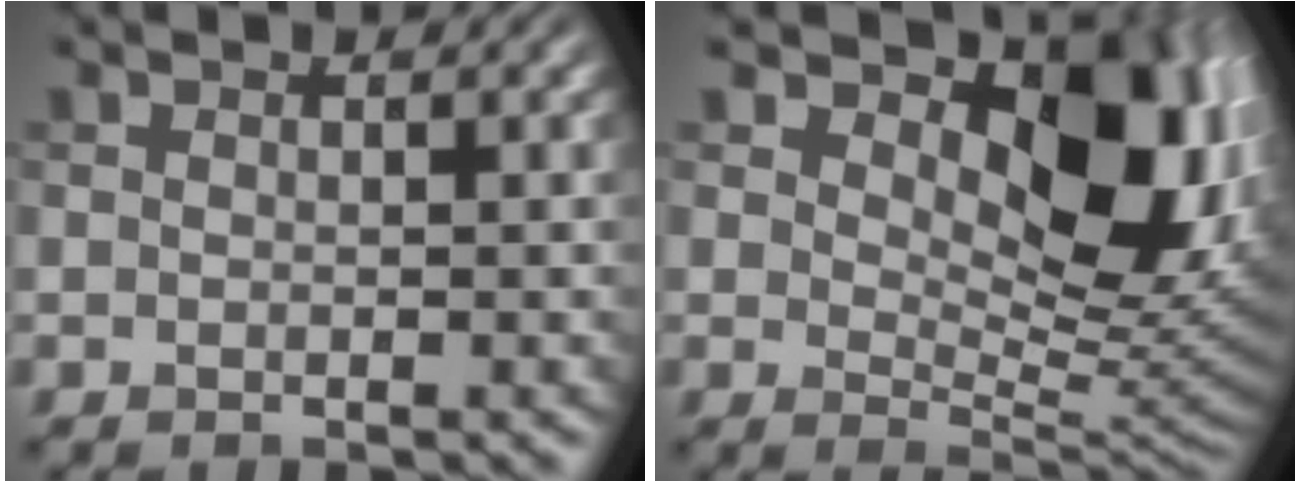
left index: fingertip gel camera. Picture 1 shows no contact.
{"total": 12.4, "force": [4.1, 7.0, 9.3], "torque": [-0.119, -0.005, 0.069]}